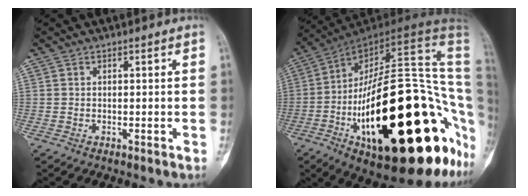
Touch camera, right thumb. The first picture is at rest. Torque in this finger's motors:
{"motor_torque": [2.05, 2.82, 2.77, 0.00, 1.05]}